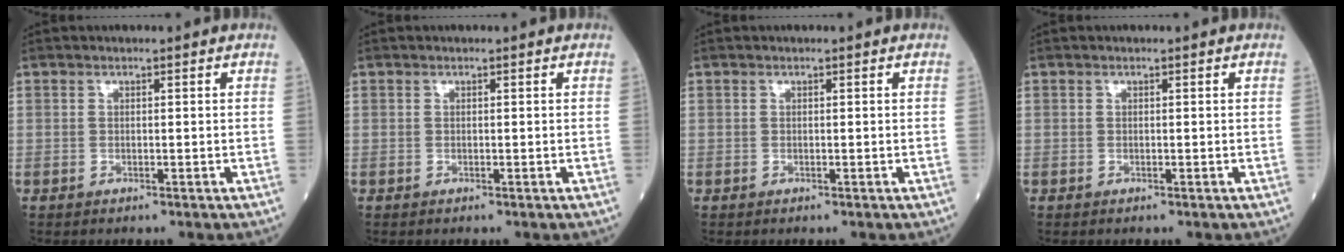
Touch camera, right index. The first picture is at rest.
{"total": 0.0}
{"total": 0.0}
{"total": 0.0}